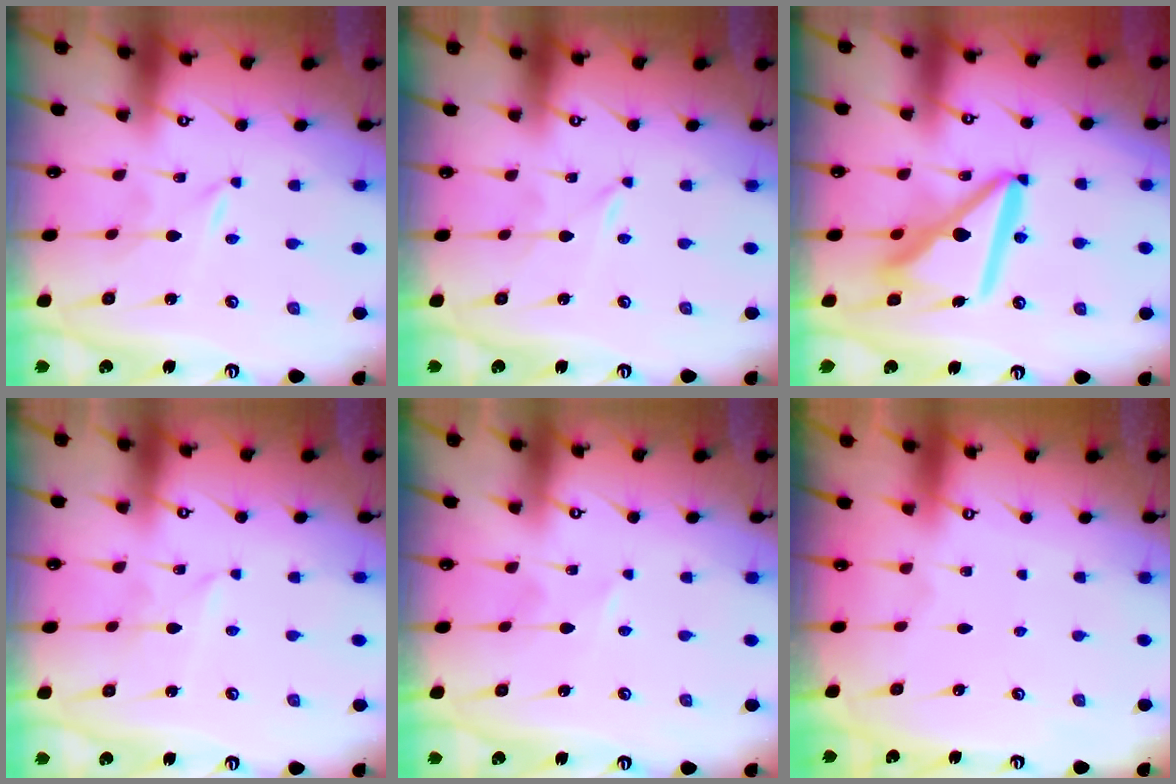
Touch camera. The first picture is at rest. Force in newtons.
{"total": 0.0}
{"total": 14.0, "press": 13.9, "slide": 1.8}
{"total": 3.4, "press": 3.4, "slide": 0.2}
{"total": 0.8, "press": 0.8, "slide": 0.2}
{"total": 0.0}